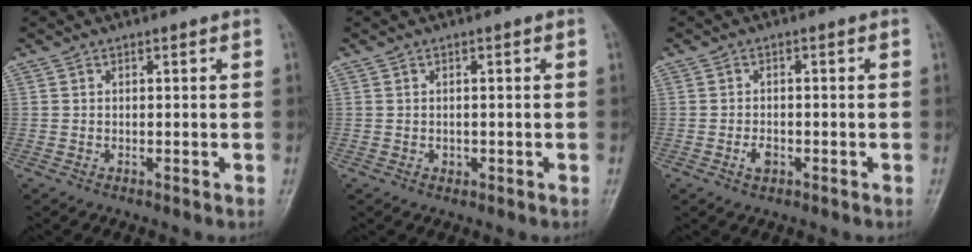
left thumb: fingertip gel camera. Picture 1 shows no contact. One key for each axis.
{"total": 0.9, "fx": -0.2, "fy": 0.8, "fz": 0.5, "tx": -0.002, "ty": 0.001, "tz": -0.003}
{"total": 2.3, "fx": -1.0, "fy": 1.4, "fz": 1.5, "tx": -0.024, "ty": 0.005, "tz": -0.018}